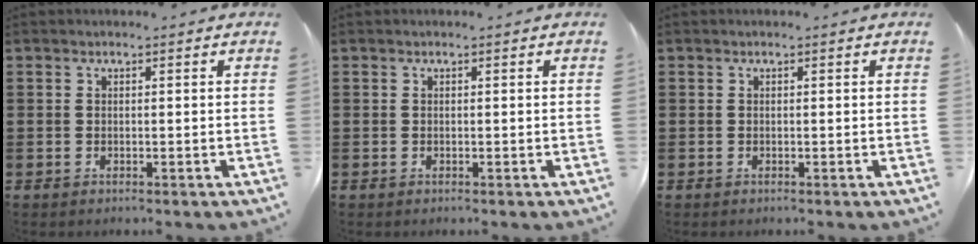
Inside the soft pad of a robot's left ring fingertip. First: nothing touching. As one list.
[{"total": 0.0}, {"total": 0.0}]